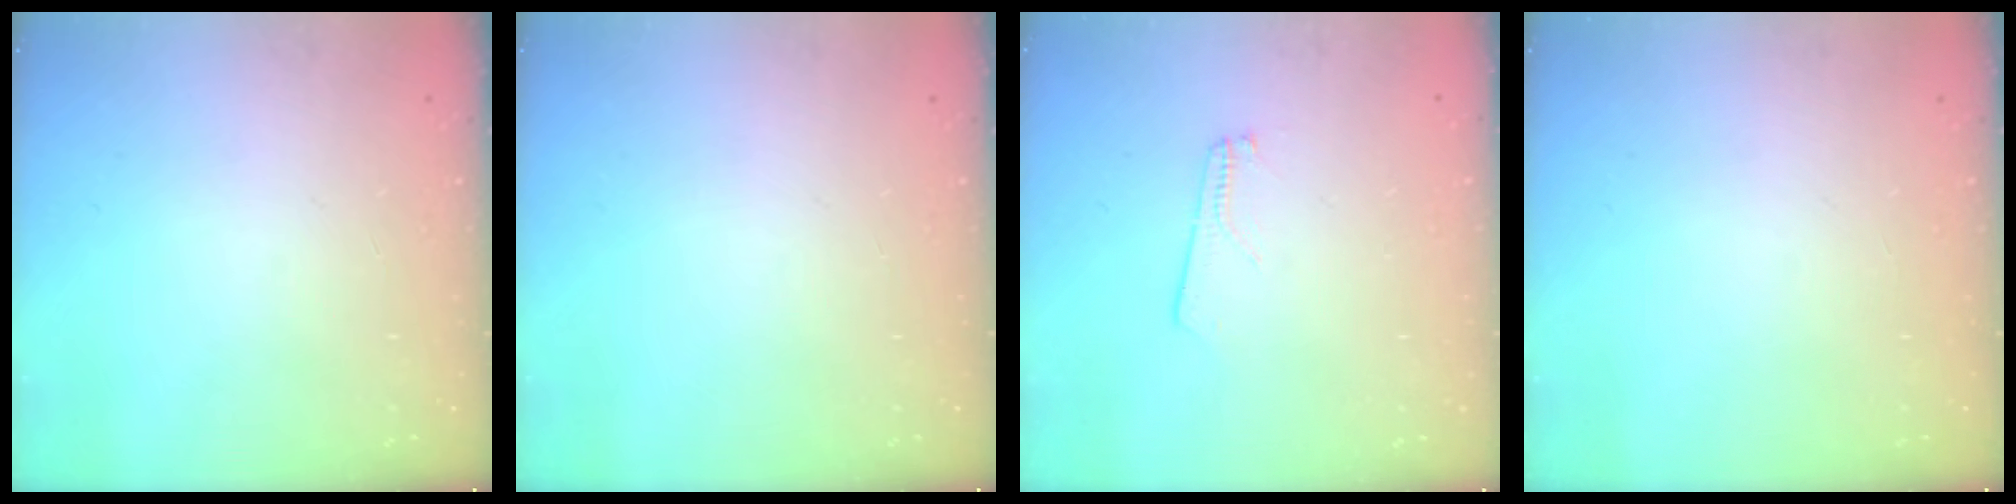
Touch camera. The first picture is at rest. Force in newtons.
{"total": 0.0}
{"total": 2.8, "press": 2.8, "slide": 0.4}
{"total": 0.0}